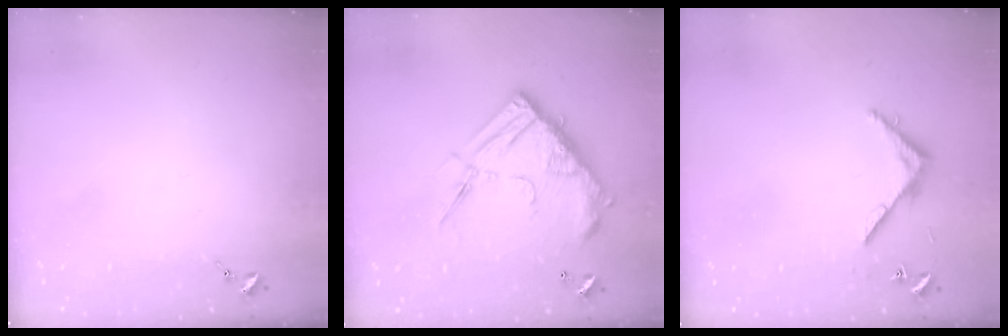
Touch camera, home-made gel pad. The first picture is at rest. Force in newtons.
{"total": 18.6, "press": 18.5, "slide": 1.7}
{"total": 5.0, "press": 5.0, "slide": 0.4}